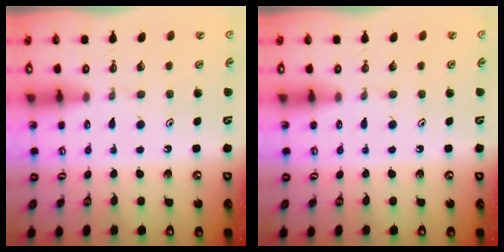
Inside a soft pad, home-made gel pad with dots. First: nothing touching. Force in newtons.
{"total": 0.0}